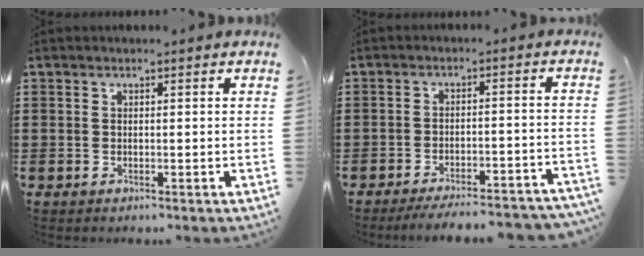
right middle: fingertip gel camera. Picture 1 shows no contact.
{"total": 4.5, "force": [-4.2, 0.0, 1.7], "torque": [-0.025, -0.003, -0.080]}